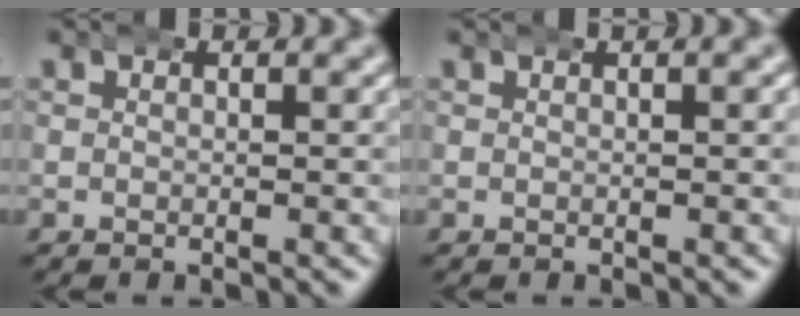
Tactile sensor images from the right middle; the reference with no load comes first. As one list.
[{"total": 0.7, "force": [0.3, 0.0, 0.6], "torque": [-0.002, 0.008, 0.002]}]